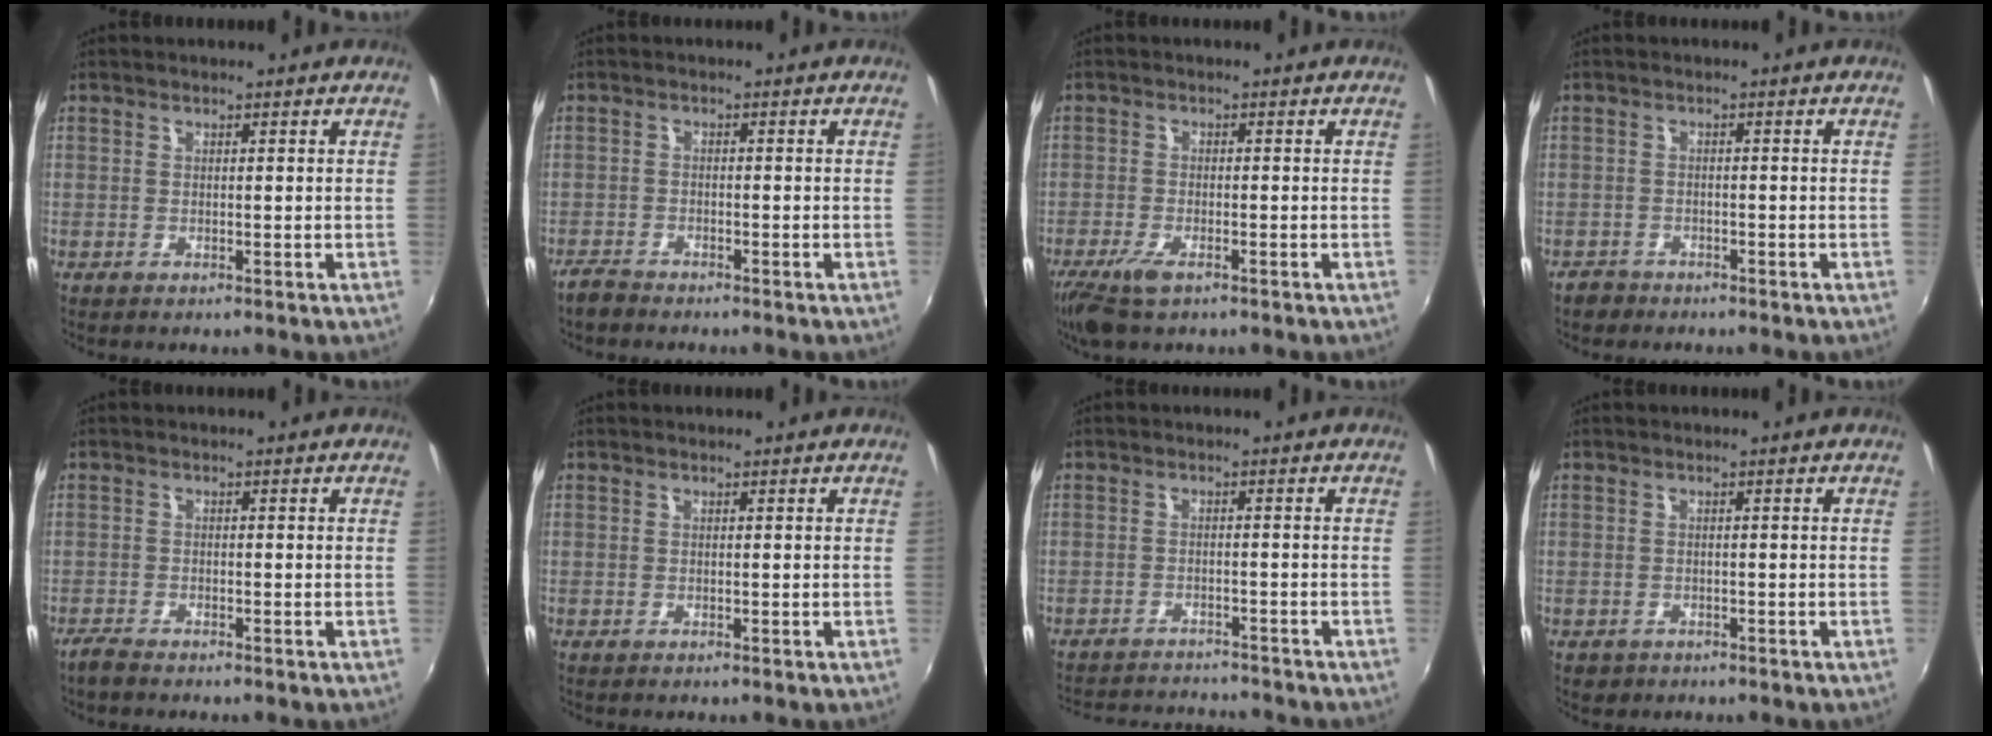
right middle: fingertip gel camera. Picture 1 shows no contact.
{"total": 2.8, "force": [-2.6, 0.7, 0.6], "torque": [-0.026, -0.005, -0.052]}
{"total": 6.1, "force": [-4.1, 2.0, 4.0], "torque": [-0.100, -0.021, -0.077]}
{"total": 2.4, "force": [-1.9, 1.4, 0.3], "torque": [-0.014, 0.000, -0.032]}
{"total": 2.2, "force": [-2.0, 0.3, 0.8], "torque": [-0.026, -0.005, -0.040]}
{"total": 0.0}
{"total": 10.7, "force": [-10.1, 1.8, 3.0], "torque": [-0.079, 0.003, -0.150]}
{"total": 1.8, "force": [-1.0, 1.4, 0.6], "torque": [-0.015, -0.003, -0.012]}